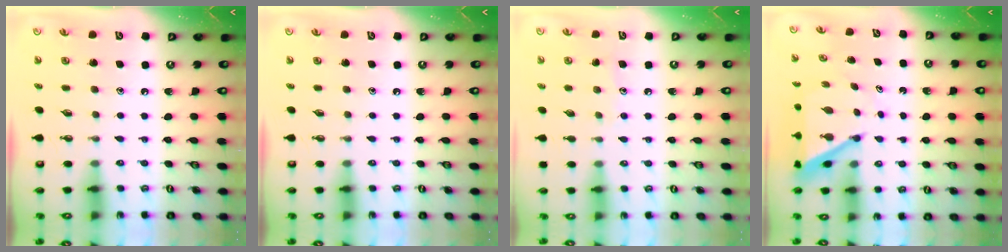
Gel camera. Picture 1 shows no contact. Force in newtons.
{"total": 0.0}
{"total": 5.2, "press": 5.2, "slide": 0.5}
{"total": 5.6, "press": 5.6, "slide": 0.5}